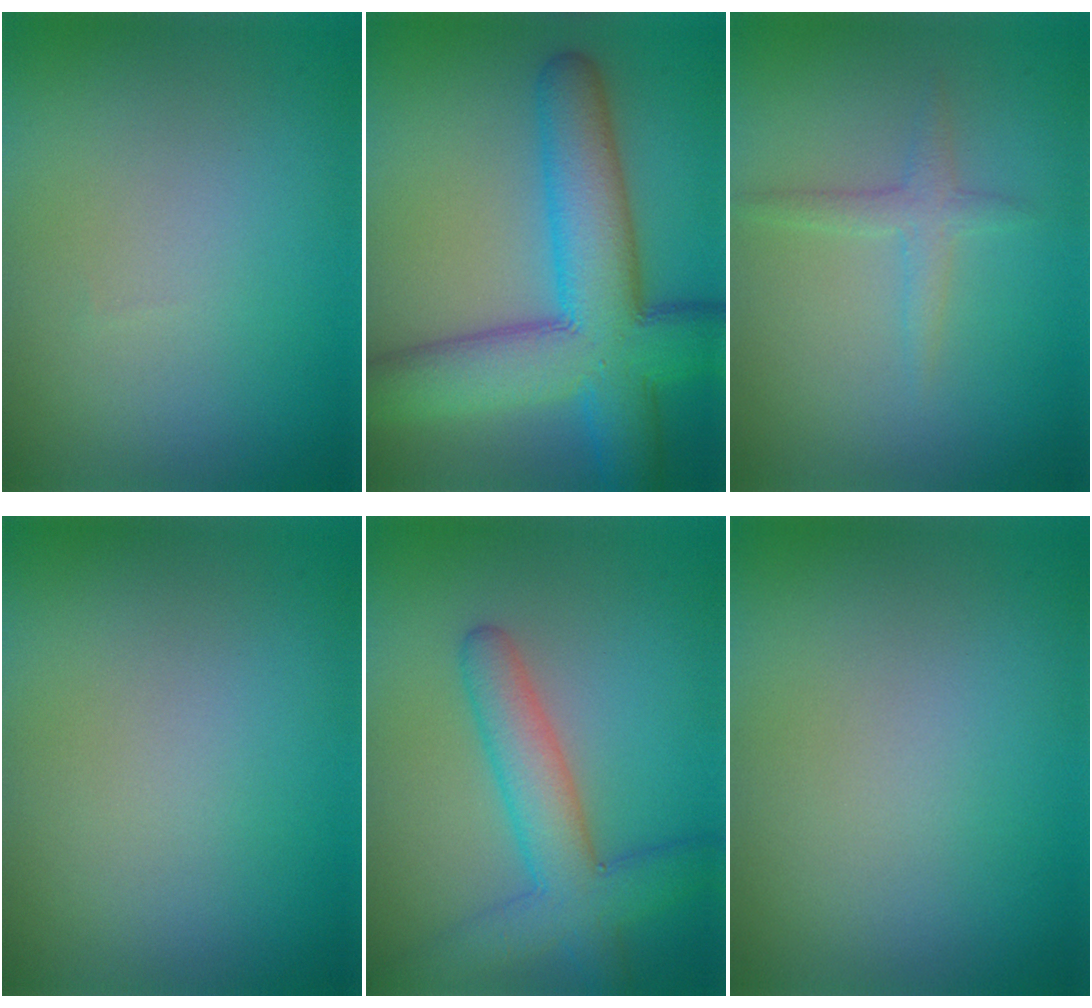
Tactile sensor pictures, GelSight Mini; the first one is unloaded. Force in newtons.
{"total": 10.9, "press": 10.9, "slide": 0.6}
{"total": 1.7, "press": 1.7, "slide": 0.1}
{"total": 0.0}
{"total": 5.3, "press": 5.3, "slide": 0.3}
{"total": 0.0}